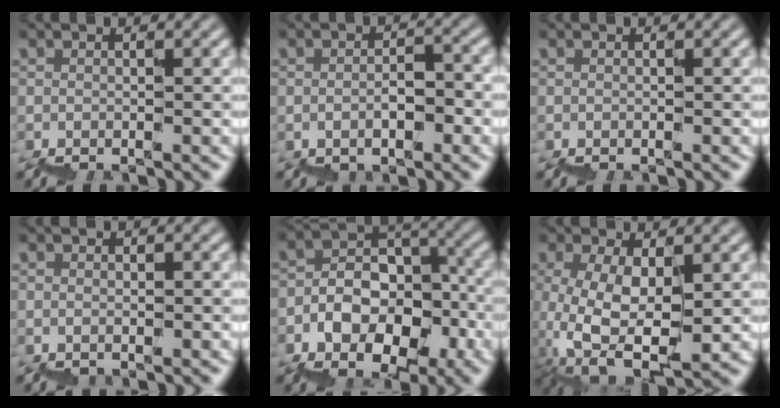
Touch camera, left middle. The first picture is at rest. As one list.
[{"total": 1.8, "force": [-0.5, 1.0, 1.4], "torque": [-0.018, 0.011, -0.007]}, {"total": 0.0}, {"total": 0.0}, {"total": 7.8, "force": [-2.6, 5.8, 4.5], "torque": [-0.057, 0.037, -0.044]}, {"total": 6.2, "force": [2.2, 3.0, 5.0], "torque": [-0.109, -0.008, 0.053]}]